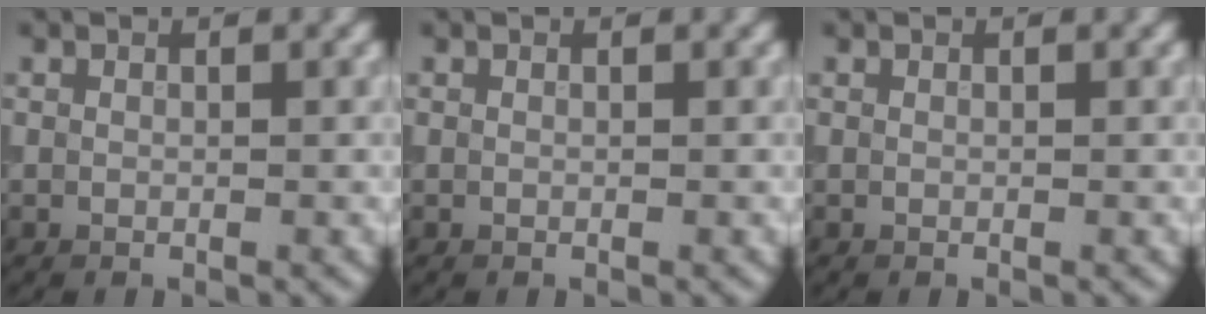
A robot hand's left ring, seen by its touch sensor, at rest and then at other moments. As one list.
[{"total": 0.0}, {"total": 0.0}]